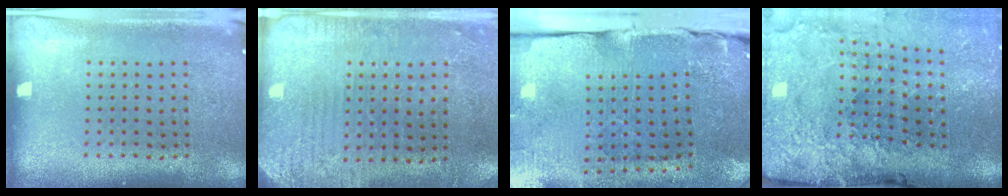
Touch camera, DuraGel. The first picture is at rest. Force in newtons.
{"total": 2.8, "press": 2.4, "slide": 1.4}
{"total": 4.2, "press": 3.7, "slide": 2.1}
{"total": 4.9, "press": 3.8, "slide": 3.0}